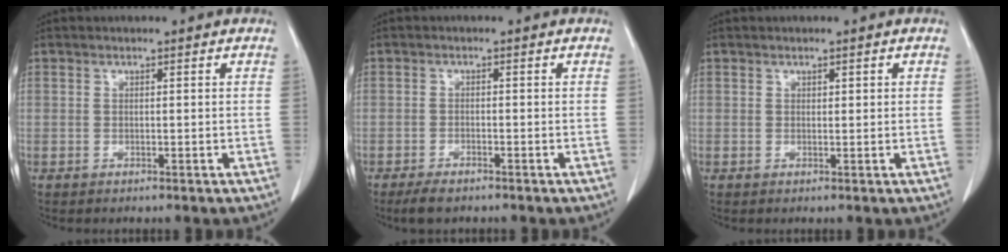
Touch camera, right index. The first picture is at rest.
{"total": 3.3, "force": [-2.6, 0.9, 1.8], "torque": [-0.035, -0.005, -0.042]}
{"total": 0.8, "force": [0.3, 0.3, 0.6], "torque": [-0.008, 0.001, 0.006]}